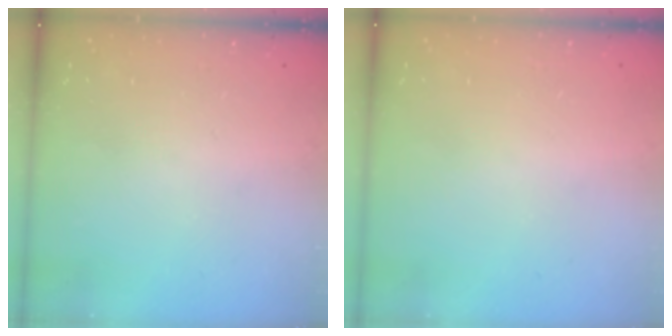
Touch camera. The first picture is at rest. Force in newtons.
{"total": 0.6, "press": 0.5, "slide": 0.2}